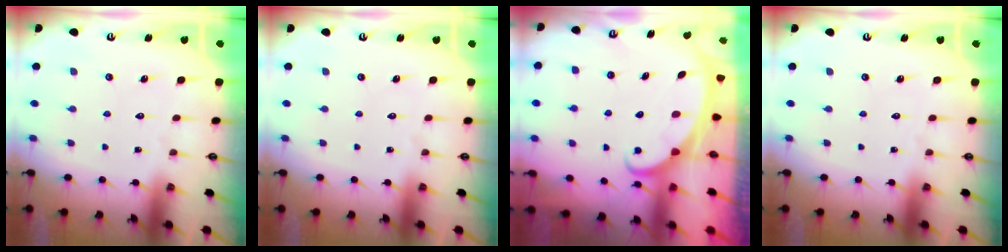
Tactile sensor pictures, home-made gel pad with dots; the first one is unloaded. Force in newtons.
{"total": 0.0}
{"total": 2.2, "press": 2.2, "slide": 0.3}
{"total": 0.0}